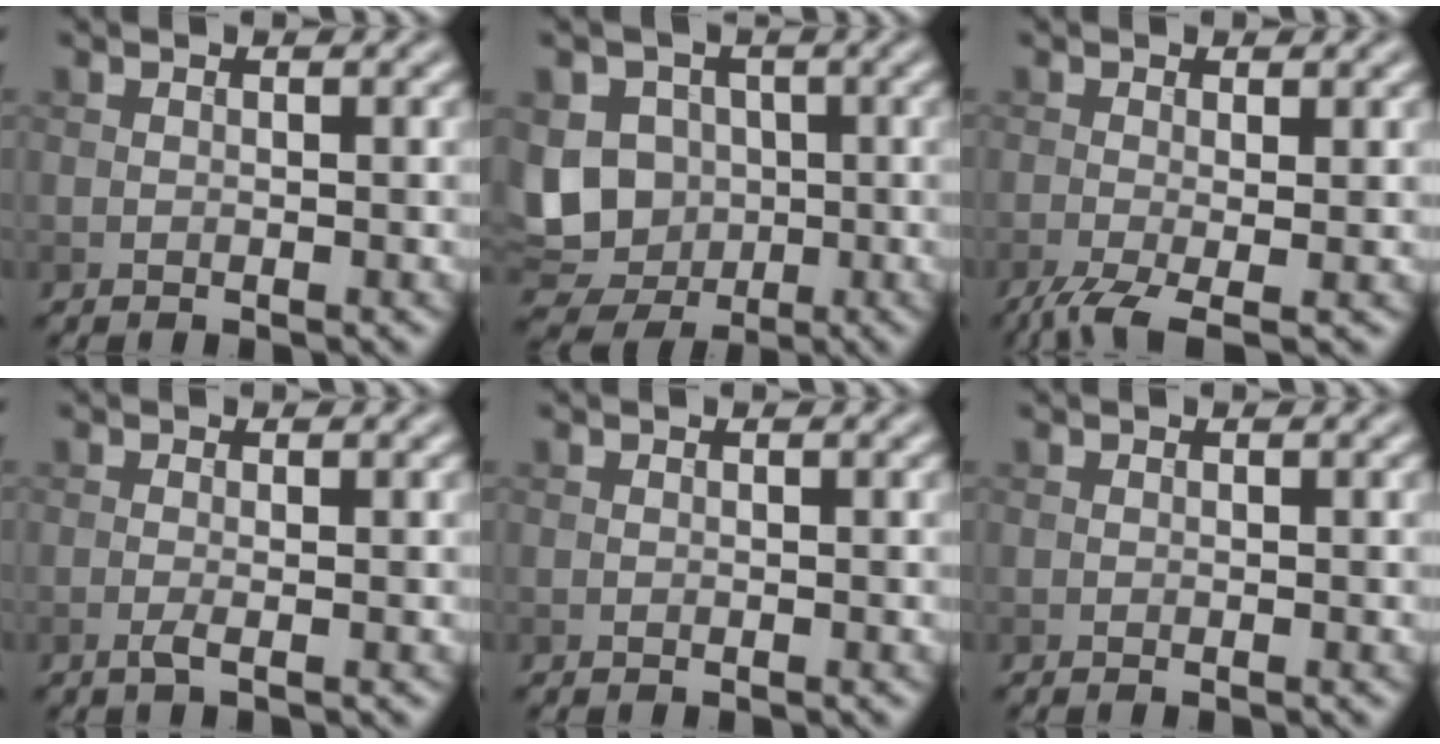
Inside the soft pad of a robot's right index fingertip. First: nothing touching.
{"total": 9.0, "force": [-0.1, 7.8, 4.4], "torque": [-0.060, -0.005, -0.020]}
{"total": 3.6, "force": [-1.9, 0.9, 3.0], "torque": [-0.063, -0.008, -0.042]}
{"total": 1.1, "force": [-0.4, 0.2, 1.0], "torque": [-0.021, -0.002, -0.009]}
{"total": 0.0}
{"total": 0.0}